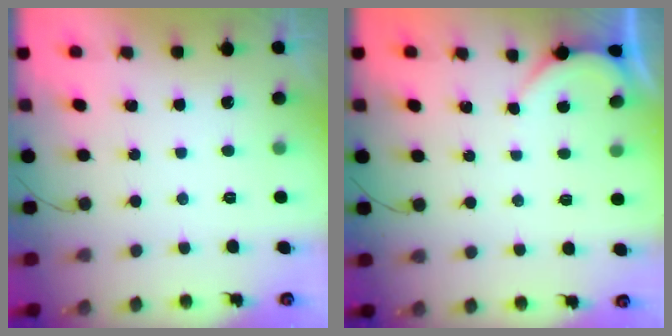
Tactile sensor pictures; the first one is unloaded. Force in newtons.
{"total": 1.9, "press": 1.9, "slide": 0.2}